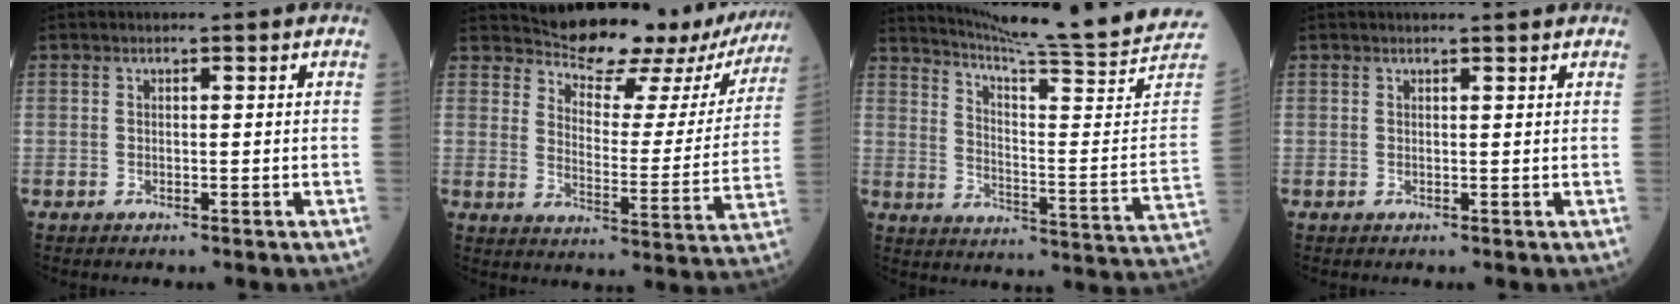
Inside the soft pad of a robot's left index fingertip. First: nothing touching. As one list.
[{"total": 19.9, "force": [18.0, 6.1, 5.8], "torque": [-0.060, -0.041, 0.208]}, {"total": 22.2, "force": [20.4, -4.2, 7.6], "torque": [-0.133, -0.129, 0.268]}, {"total": 2.7, "force": [2.5, -0.1, 0.9], "torque": [-0.012, 0.009, 0.029]}]